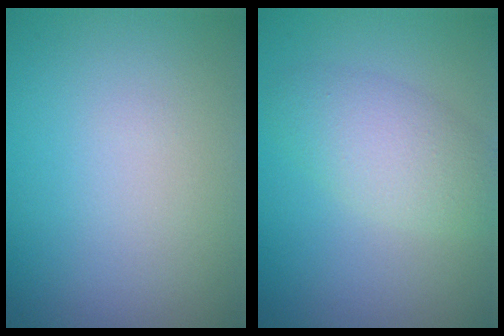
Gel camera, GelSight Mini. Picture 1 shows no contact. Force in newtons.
{"total": 3.7, "press": 3.7, "slide": 0.1}